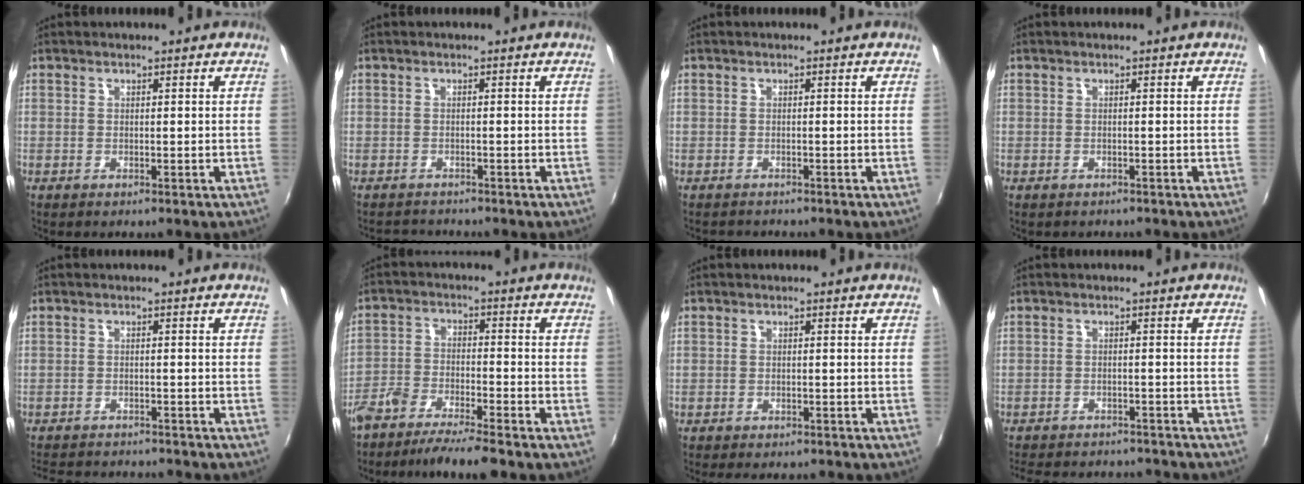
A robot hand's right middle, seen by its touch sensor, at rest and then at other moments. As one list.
[{"total": 2.4, "force": [-2.3, 0.7, -0.1], "torque": [-0.009, 0.002, -0.043]}, {"total": 1.5, "force": [-1.4, 0.5, 0.0], "torque": [-0.004, -0.002, -0.023]}, {"total": 0.9, "force": [-0.8, 0.4, 0.2], "torque": [-0.009, -0.001, -0.009]}, {"total": 10.4, "force": [-9.6, 2.4, 3.5], "torque": [-0.088, -0.009, -0.142]}, {"total": 8.5, "force": [-7.2, 1.0, 4.4], "torque": [-0.097, -0.002, -0.133]}, {"total": 3.9, "force": [-3.2, 1.8, 1.3], "torque": [-0.031, -0.003, -0.046]}, {"total": 14.7, "force": [-12.8, 4.6, 5.4], "torque": [-0.121, -0.004, -0.174]}]